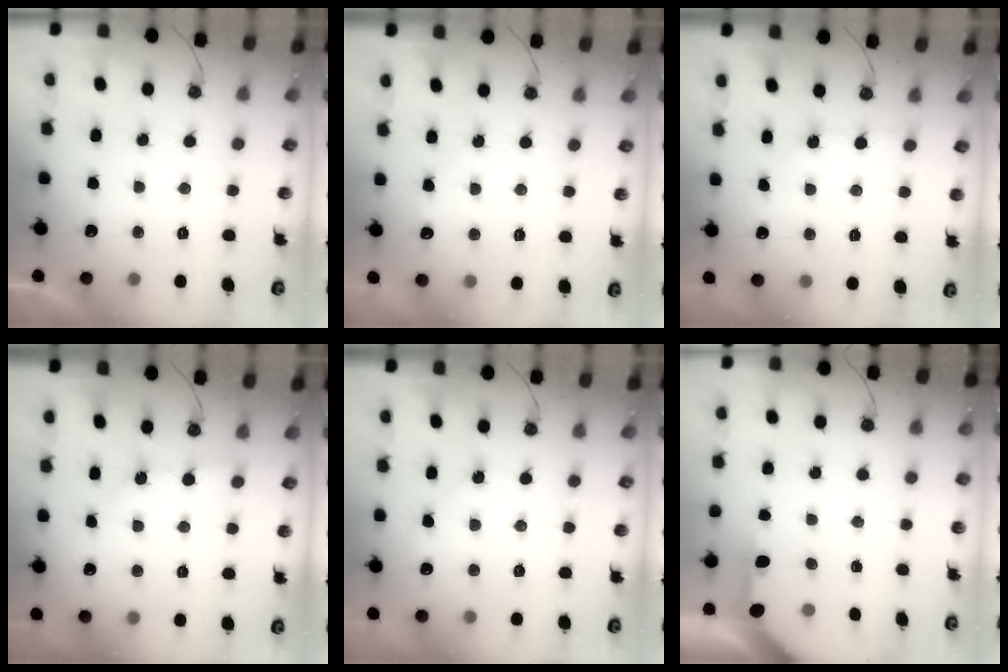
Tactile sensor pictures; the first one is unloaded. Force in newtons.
{"total": 5.2, "press": 5.1, "slide": 0.7}
{"total": 3.0, "press": 3.0, "slide": 0.4}
{"total": 2.7, "press": 2.7, "slide": 0.3}
{"total": 5.2, "press": 5.1, "slide": 0.8}
{"total": 3.7, "press": 3.7, "slide": 0.2}